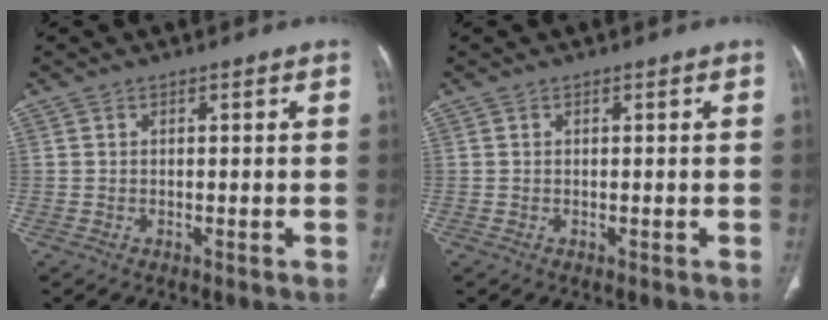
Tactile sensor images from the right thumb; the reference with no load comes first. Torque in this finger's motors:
{"motor_torque": [0.00, 0.00, 0.00, 0.00, 0.00]}